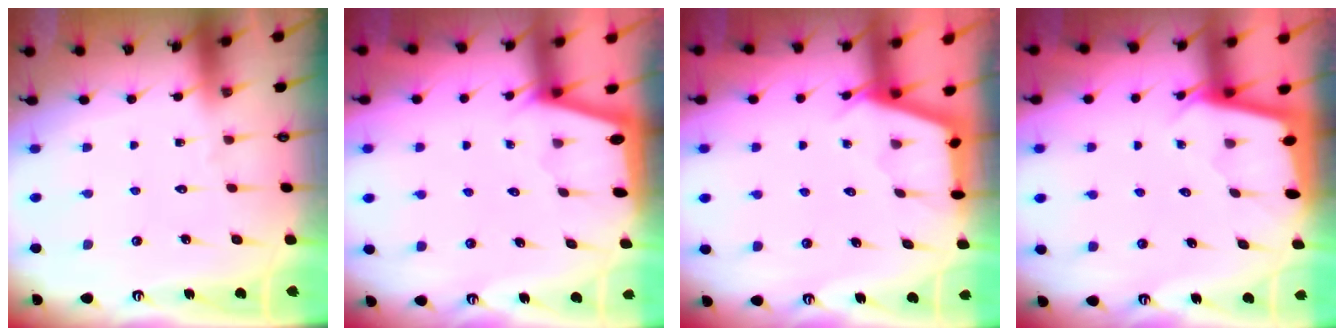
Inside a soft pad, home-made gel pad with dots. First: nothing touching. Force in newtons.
{"total": 1.8, "press": 1.8, "slide": 0.3}
{"total": 2.8, "press": 2.8, "slide": 0.3}
{"total": 1.9, "press": 1.9, "slide": 0.1}